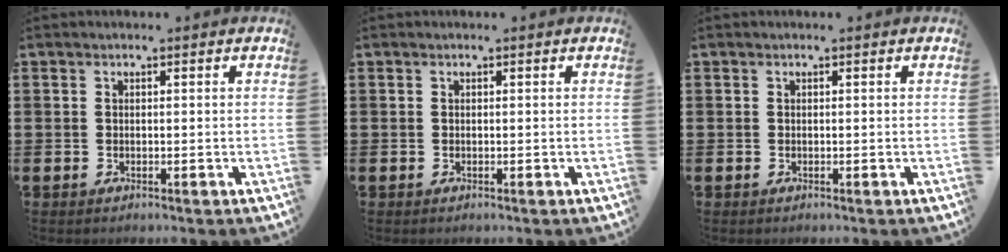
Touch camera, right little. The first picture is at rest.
{"total": 0.0}
{"total": 0.0}